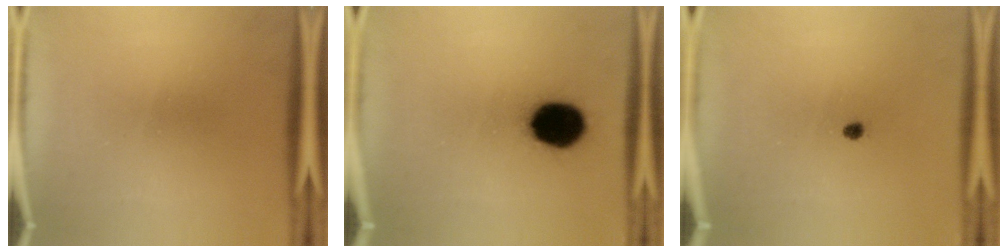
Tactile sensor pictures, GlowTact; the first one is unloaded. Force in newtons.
{"total": 14.1}
{"total": 1.0}